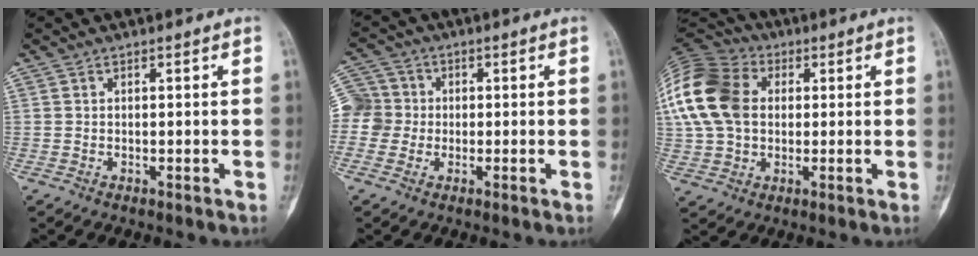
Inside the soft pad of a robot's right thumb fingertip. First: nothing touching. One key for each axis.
{"total": 9.2, "fx": -0.2, "fy": 8.9, "fz": 2.1, "tx": -0.035, "ty": 0.031, "tz": -0.006}
{"total": 18.5, "fx": 3.0, "fy": 13.5, "fz": 12.3, "tx": -0.251, "ty": 0.020, "tz": 0.049}